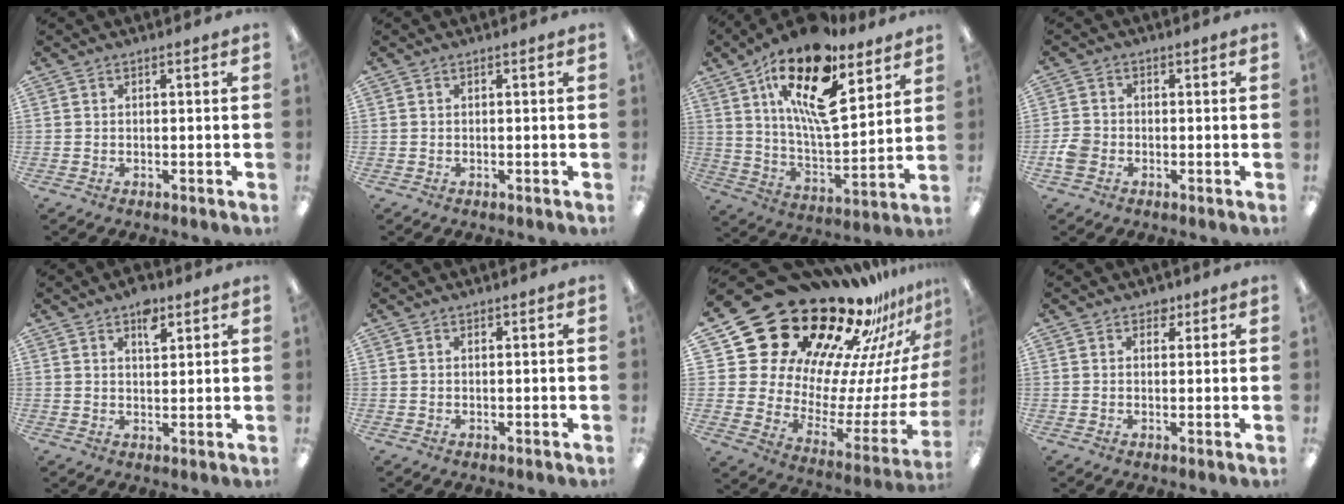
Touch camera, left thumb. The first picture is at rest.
{"total": 0.0}
{"total": 22.2, "force": [13.1, 8.6, 15.7], "torque": [-0.254, -0.076, 0.219]}
{"total": 4.1, "force": [-1.6, 3.3, 1.8], "torque": [-0.016, 0.009, -0.027]}
{"total": 5.3, "force": [3.3, 2.6, 3.2], "torque": [-0.030, -0.017, 0.053]}
{"total": 0.0}
{"total": 26.4, "force": [21.0, 11.9, 10.6], "torque": [-0.147, -0.205, 0.396]}
{"total": 2.2, "force": [1.4, 1.6, 0.7], "torque": [0.001, -0.004, 0.022]}